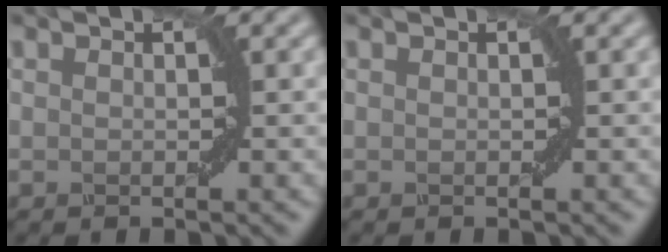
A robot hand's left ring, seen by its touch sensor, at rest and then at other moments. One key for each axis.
{"total": 0.0}